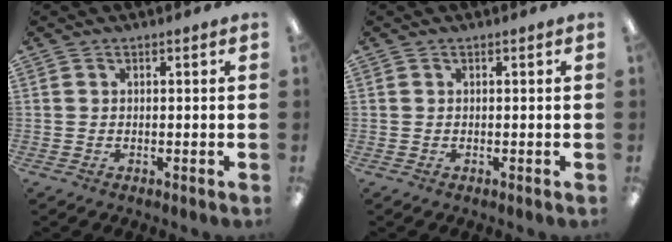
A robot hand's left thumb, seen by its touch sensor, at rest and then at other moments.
{"total": 0.0}